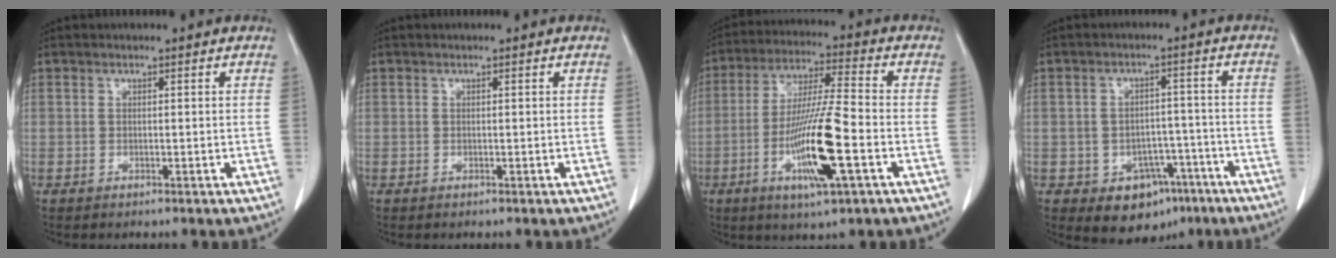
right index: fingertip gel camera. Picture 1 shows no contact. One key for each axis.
{"total": 0.0}
{"total": 13.6, "fx": -4.3, "fy": 0.6, "fz": 12.9, "tx": -0.249, "ty": -0.014, "tz": -0.077}
{"total": 7.9, "fx": -4.2, "fy": 5.8, "fz": 3.3, "tx": -0.033, "ty": 0.018, "tz": -0.049}